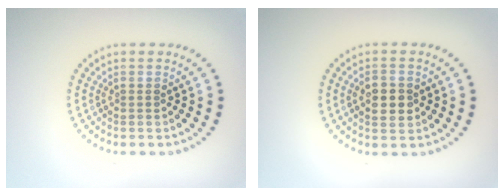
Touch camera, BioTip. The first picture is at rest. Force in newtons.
{"total": 2.9, "press": 2.9, "slide": 0.1}